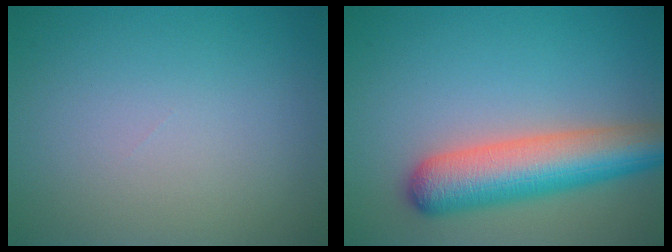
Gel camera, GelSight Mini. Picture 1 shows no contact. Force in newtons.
{"total": 7.4, "press": 7.4, "slide": 0.3}